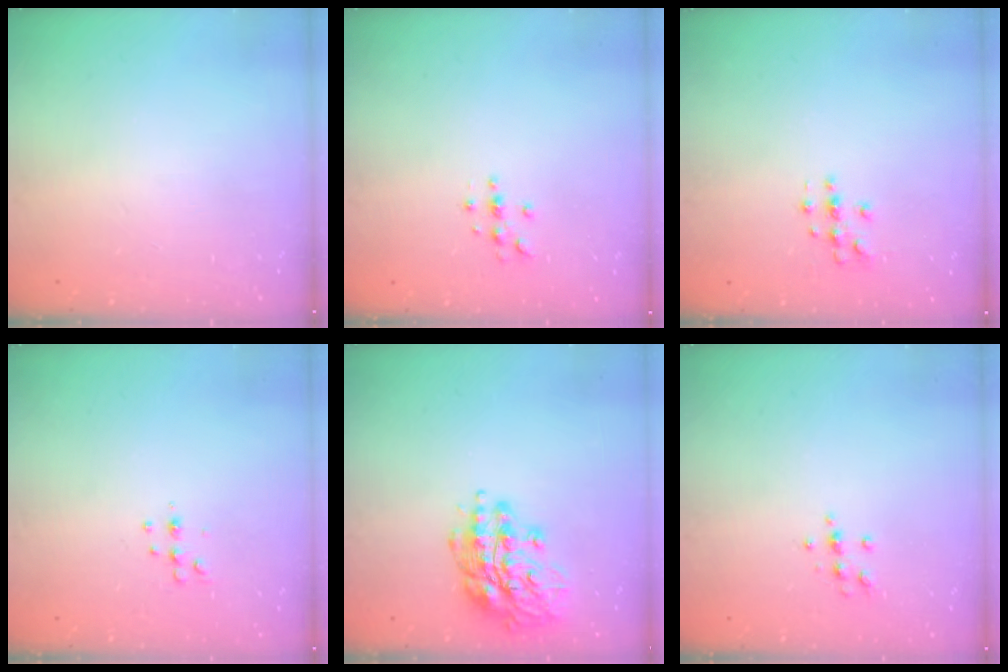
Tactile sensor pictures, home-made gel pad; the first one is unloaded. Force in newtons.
{"total": 3.0, "press": 3.0, "slide": 0.3}
{"total": 3.6, "press": 3.5, "slide": 0.4}
{"total": 5.2, "press": 5.0, "slide": 1.1}
{"total": 16.0, "press": 15.9, "slide": 1.6}
{"total": 6.2, "press": 6.2, "slide": 0.9}